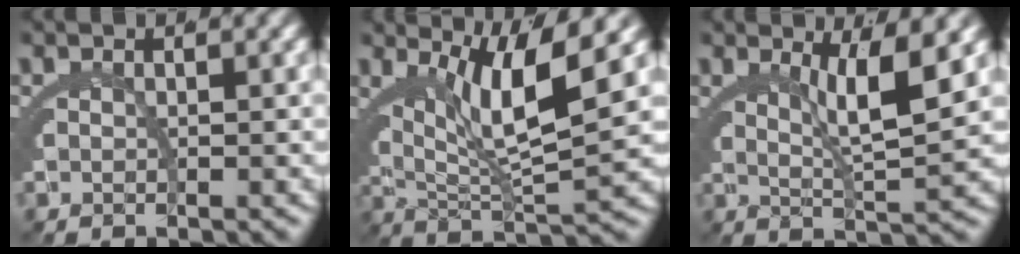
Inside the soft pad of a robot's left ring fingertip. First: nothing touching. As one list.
[{"total": 7.8, "force": [2.8, 2.7, 6.8], "torque": [-0.121, -0.002, 0.050]}, {"total": 4.4, "force": [2.2, -0.1, 3.9], "torque": [-0.064, -0.010, 0.045]}]